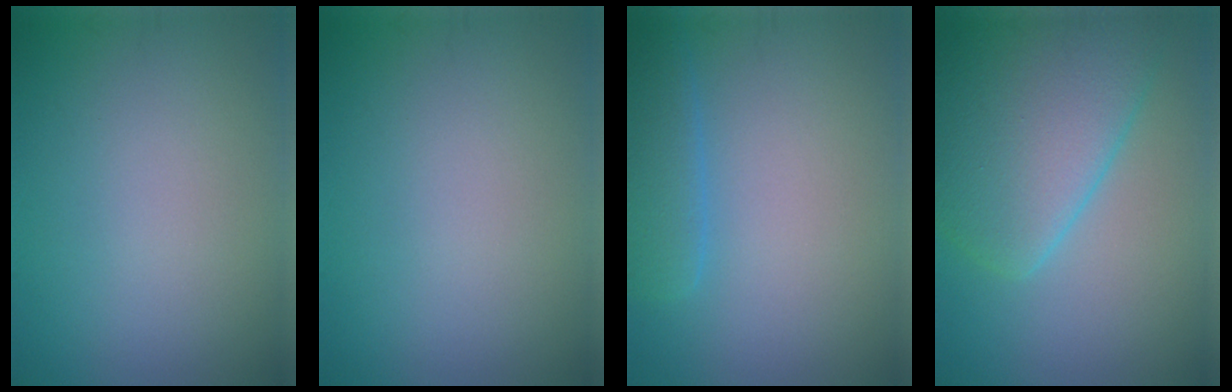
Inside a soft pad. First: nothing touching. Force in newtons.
{"total": 0.0}
{"total": 3.3, "press": 3.3, "slide": 0.2}
{"total": 8.8, "press": 8.8, "slide": 0.4}